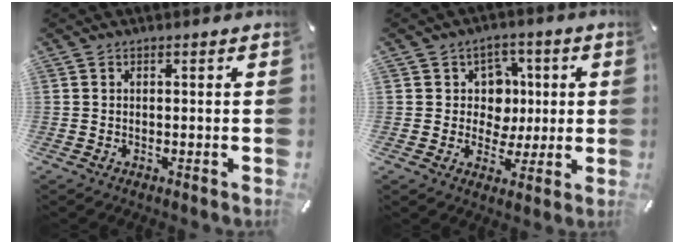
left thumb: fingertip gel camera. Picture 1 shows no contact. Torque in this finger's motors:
{"motor_torque": [0.56, 0.94, 0.19, -0.44, 0.11]}